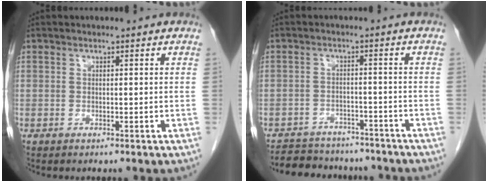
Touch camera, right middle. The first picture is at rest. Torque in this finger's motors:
{"motor_torque": [0.83, -0.79, 0.00, 0.04]}